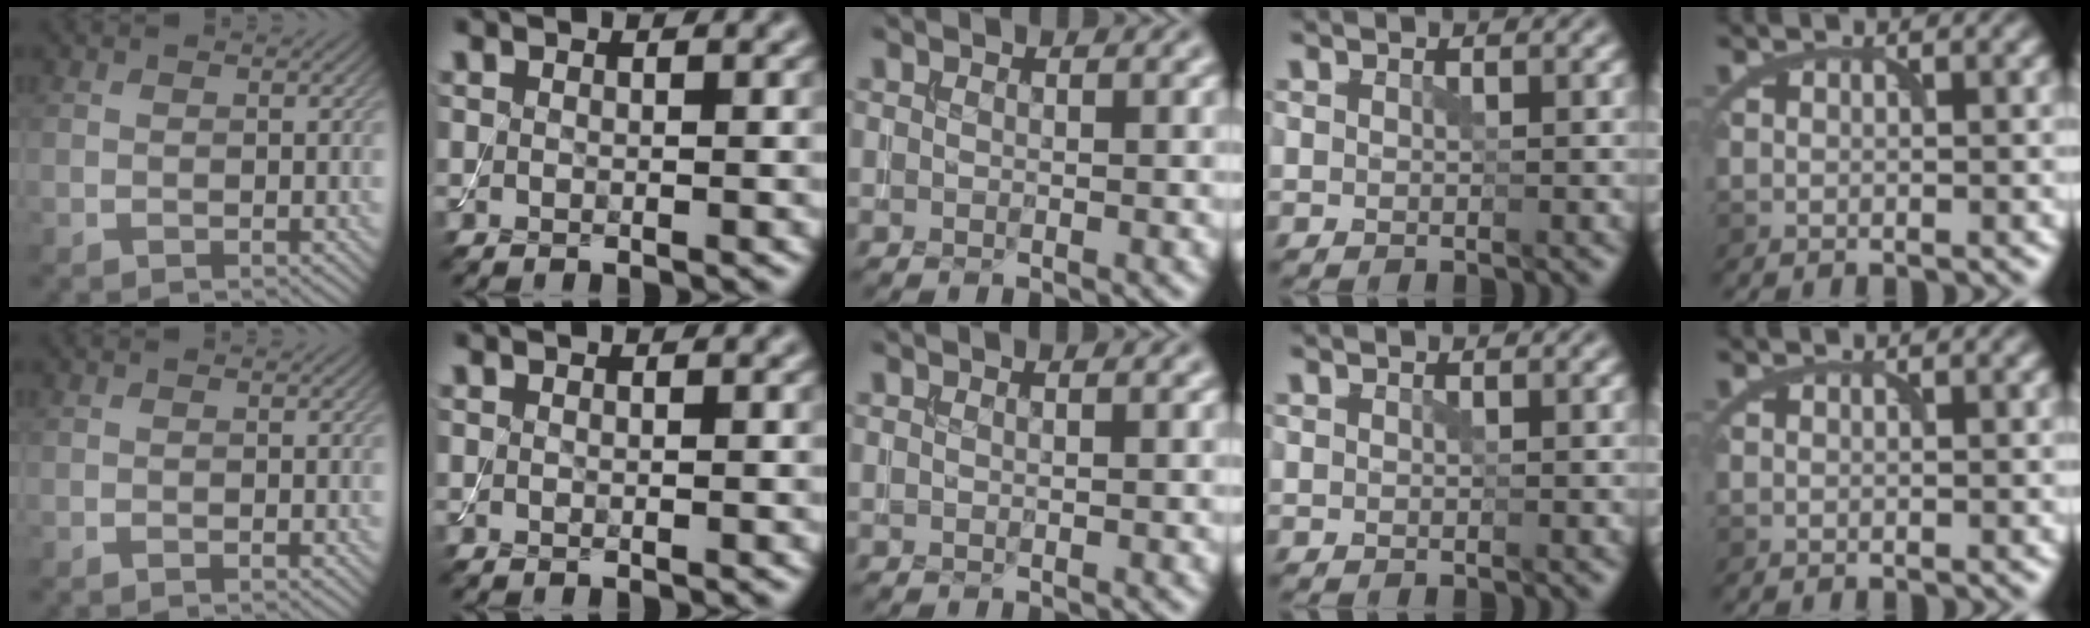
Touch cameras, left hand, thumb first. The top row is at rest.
{"thumb": {"total": 0.9, "force": [-0.6, 0.0, 0.7], "torque": [-0.015, 0.000, -0.012]}, "middle": {"total": 0.7, "force": [0.4, 0.2, 0.5], "torque": [-0.007, -0.003, 0.000]}}